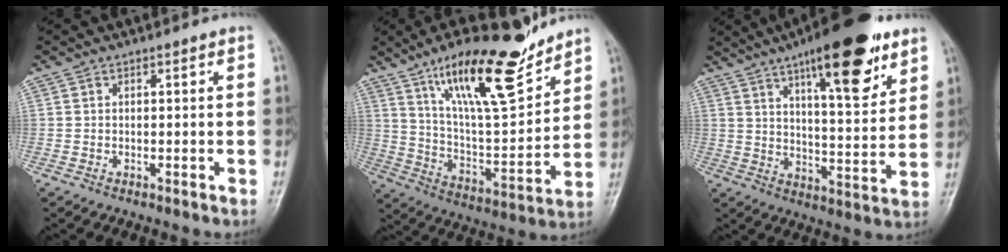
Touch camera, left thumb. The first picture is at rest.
{"total": 20.4, "force": [13.9, 5.5, 13.8], "torque": [-0.193, -0.076, 0.244]}
{"total": 19.5, "force": [11.5, 5.8, 14.7], "torque": [-0.186, -0.049, 0.175]}